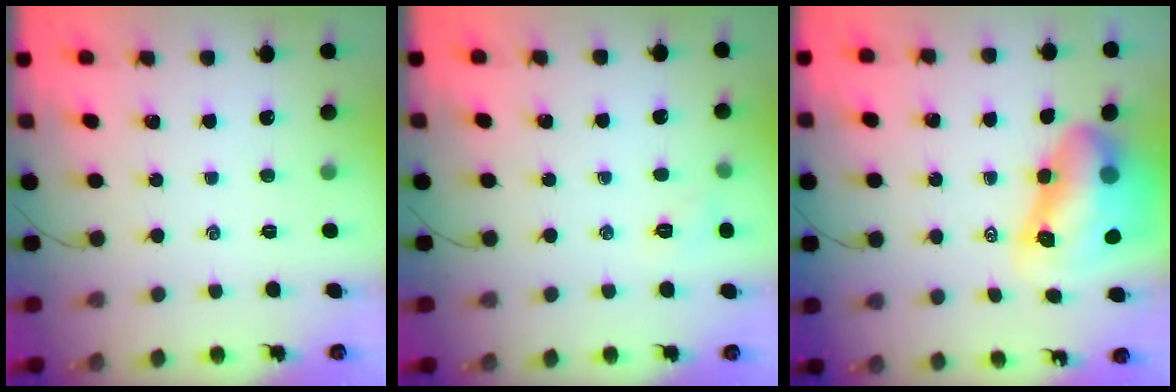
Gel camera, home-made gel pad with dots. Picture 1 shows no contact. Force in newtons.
{"total": 5.2, "press": 5.0, "slide": 1.3}
{"total": 13.0, "press": 12.5, "slide": 3.6}